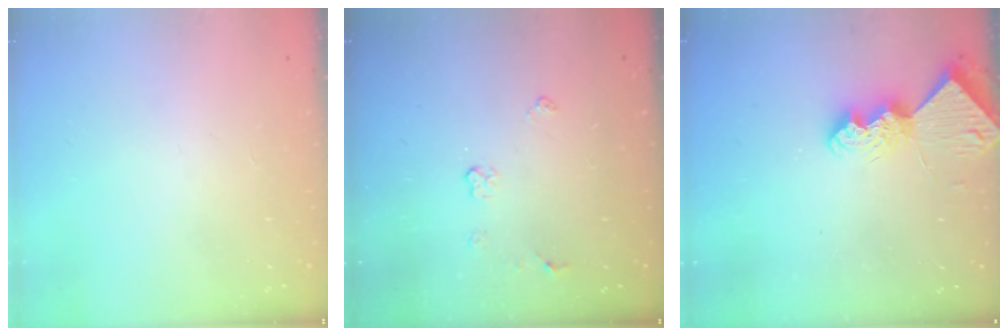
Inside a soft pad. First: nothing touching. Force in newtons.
{"total": 4.0, "press": 3.9, "slide": 0.6}
{"total": 9.5, "press": 9.5, "slide": 0.9}